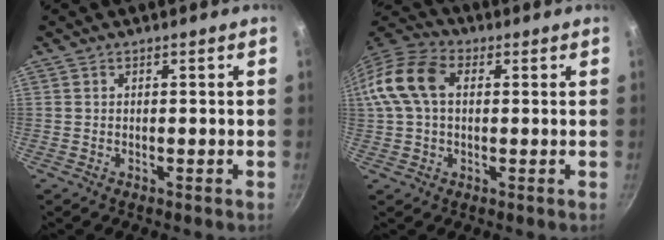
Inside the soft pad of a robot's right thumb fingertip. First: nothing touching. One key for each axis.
{"total": 12.7, "fx": 2.2, "fy": 8.4, "fz": 9.4, "tx": -0.176, "ty": 0.027, "tz": 0.025}